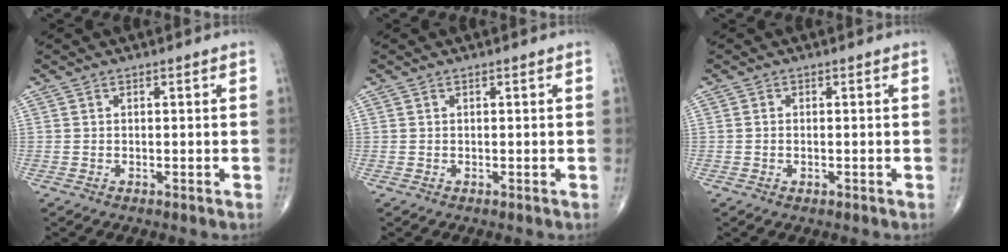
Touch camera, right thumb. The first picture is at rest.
{"total": 0.0}
{"total": 0.6, "force": [-0.1, 0.3, 0.4], "torque": [-0.010, -0.001, -0.001]}